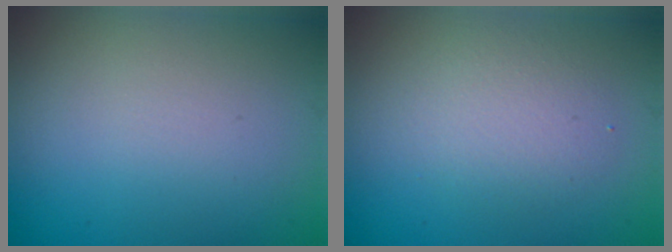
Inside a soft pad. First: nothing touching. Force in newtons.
{"total": 2.8, "press": 2.8, "slide": 0.3}